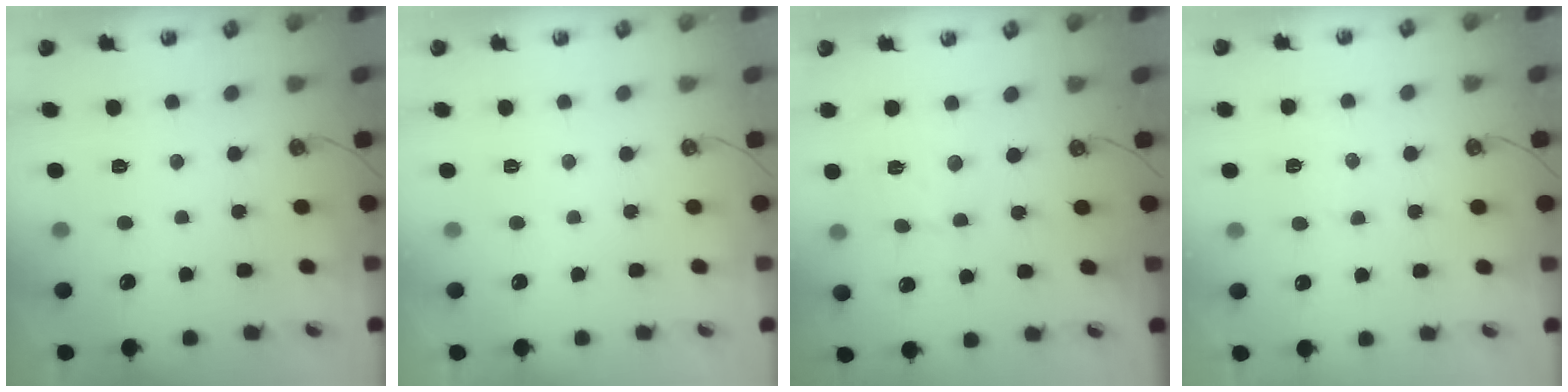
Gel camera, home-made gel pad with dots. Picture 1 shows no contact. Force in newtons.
{"total": 0.0}
{"total": 4.7, "press": 4.7, "slide": 0.1}
{"total": 4.9, "press": 4.8, "slide": 0.6}